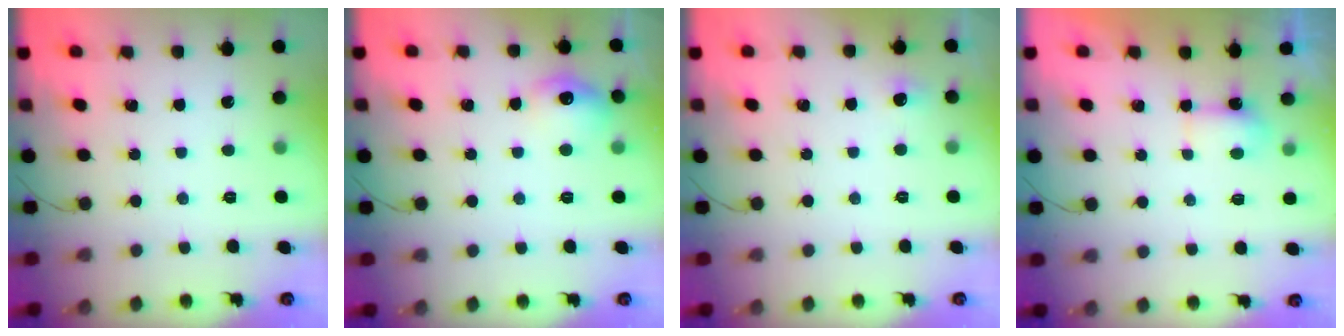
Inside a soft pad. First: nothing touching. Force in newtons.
{"total": 9.5, "press": 9.5, "slide": 0.5}
{"total": 3.7, "press": 3.3, "slide": 1.5}
{"total": 4.2, "press": 4.0, "slide": 1.1}